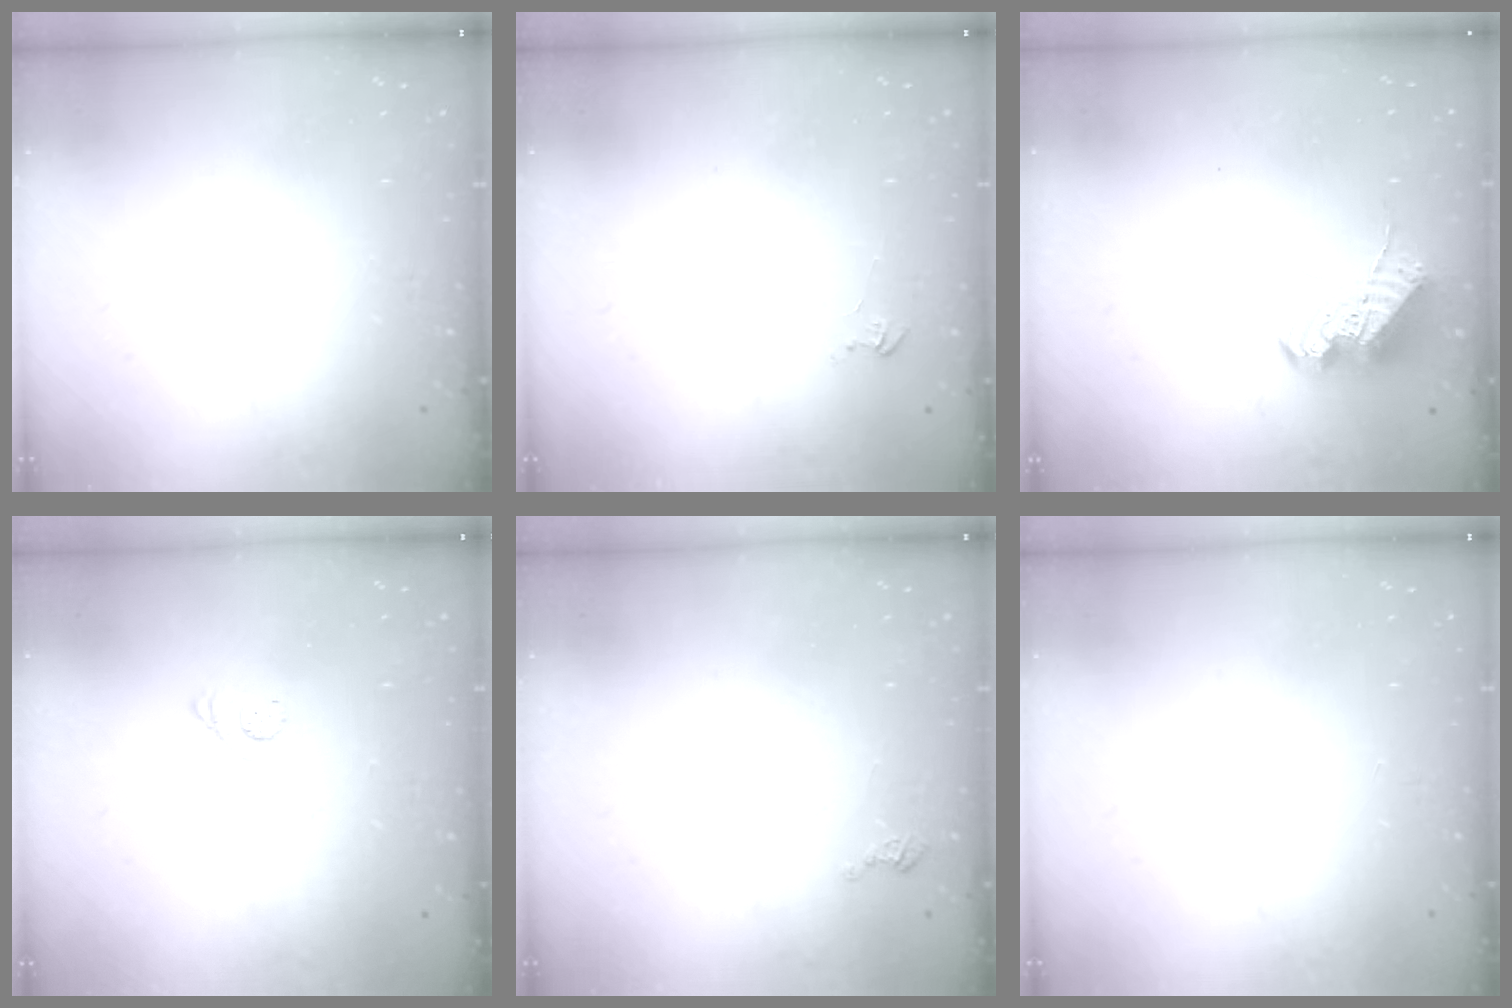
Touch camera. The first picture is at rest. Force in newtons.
{"total": 2.6, "press": 2.6, "slide": 0.3}
{"total": 9.1, "press": 9.0, "slide": 1.2}
{"total": 2.7, "press": 2.7, "slide": 0.3}
{"total": 2.3, "press": 2.3, "slide": 0.3}
{"total": 0.0}